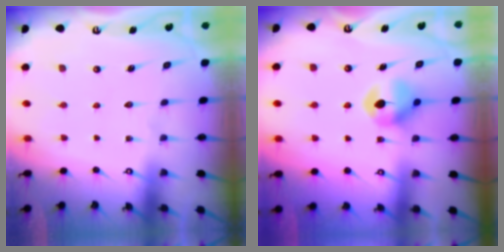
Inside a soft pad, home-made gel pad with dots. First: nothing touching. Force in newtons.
{"total": 7.3, "press": 7.3, "slide": 0.4}